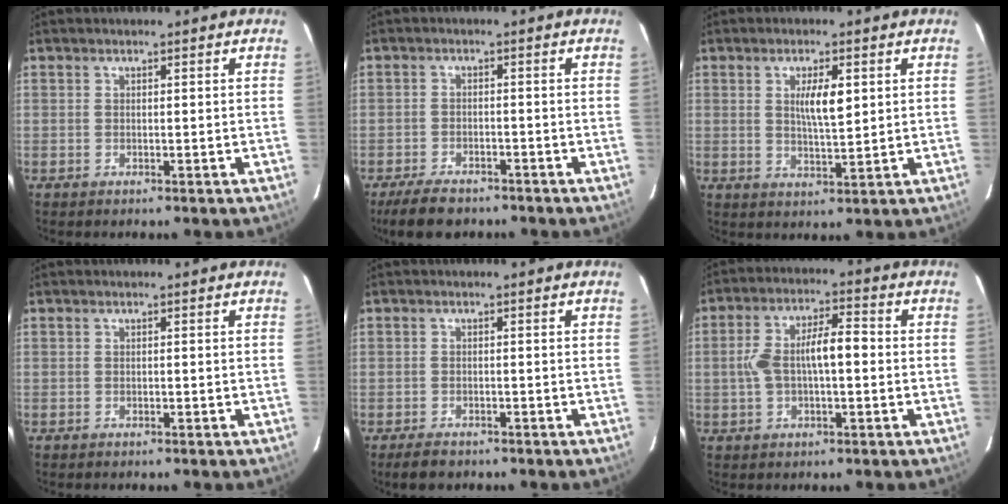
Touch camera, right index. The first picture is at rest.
{"total": 6.2, "force": [-5.0, 2.9, 2.4], "torque": [-0.048, -0.006, -0.081]}
{"total": 5.2, "force": [1.5, 1.1, 4.9], "torque": [-0.086, -0.002, 0.029]}
{"total": 0.0}
{"total": 2.5, "force": [-1.8, 1.5, 0.9], "torque": [-0.024, -0.003, -0.026]}
{"total": 8.5, "force": [-0.1, 2.9, 8.0], "torque": [-0.163, 0.027, 0.000]}